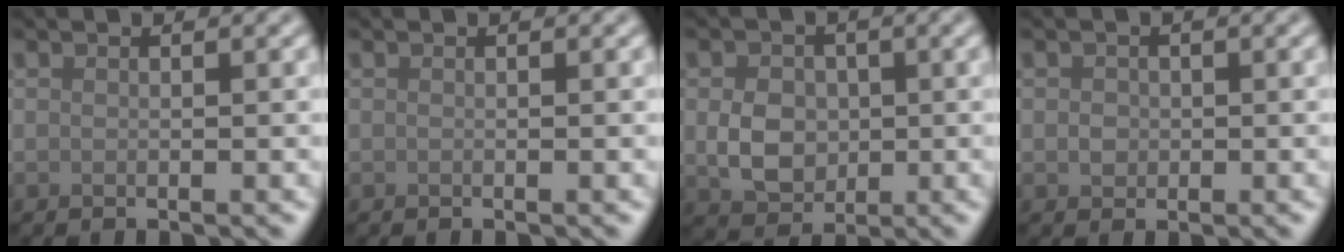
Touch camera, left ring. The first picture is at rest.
{"total": 0.0}
{"total": 4.2, "force": [-0.2, 3.3, 2.5], "torque": [-0.044, -0.002, -0.005]}
{"total": 1.1, "force": [0.0, 1.1, 0.4], "torque": [-0.001, -0.004, -0.002]}